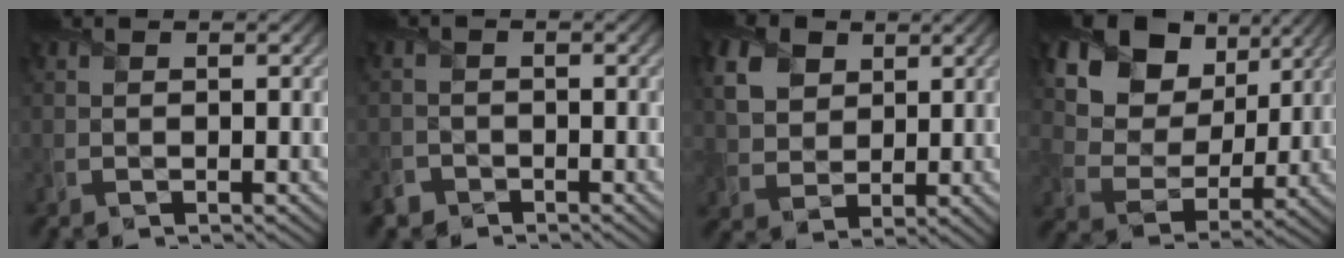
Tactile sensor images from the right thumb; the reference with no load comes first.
{"total": 2.5, "force": [-2.0, 1.4, 0.3], "torque": [-0.004, -0.005, -0.047]}
{"total": 7.0, "force": [3.0, 5.1, 3.9], "torque": [-0.114, 0.006, 0.056]}
{"total": 15.6, "force": [8.7, 10.5, 7.7], "torque": [-0.195, 0.020, 0.186]}